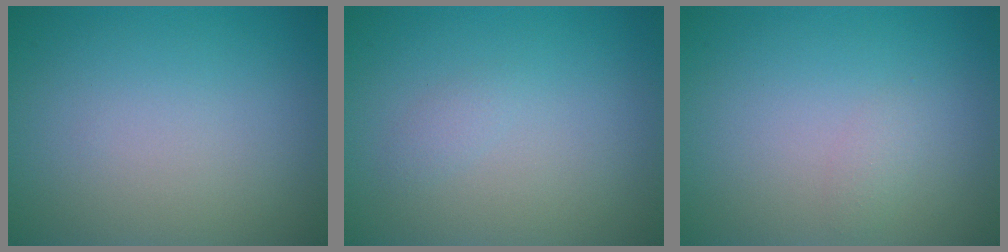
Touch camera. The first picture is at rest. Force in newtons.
{"total": 0.7, "press": 0.7, "slide": 0.0}
{"total": 0.8, "press": 0.8, "slide": 0.0}